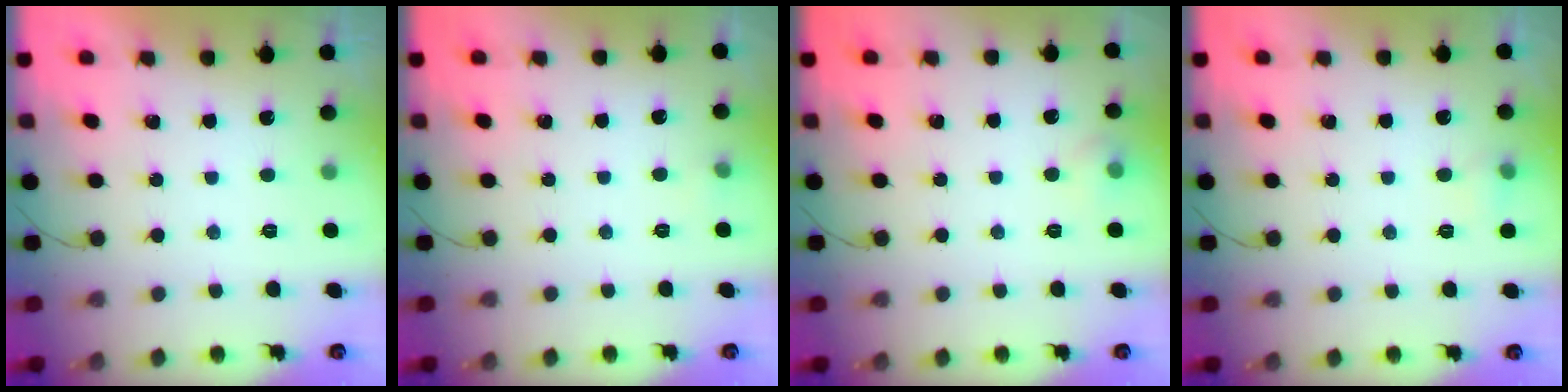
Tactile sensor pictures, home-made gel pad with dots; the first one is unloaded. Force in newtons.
{"total": 3.3, "press": 3.0, "slide": 1.4}
{"total": 6.4, "press": 4.4, "slide": 4.6}
{"total": 3.8, "press": 3.7, "slide": 0.9}